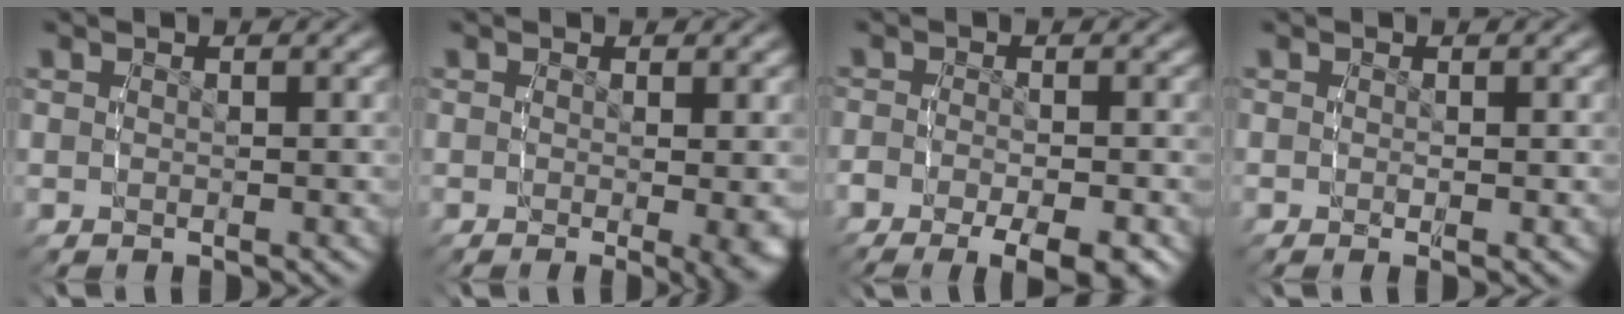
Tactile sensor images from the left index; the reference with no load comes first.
{"total": 2.8, "force": [-0.5, 0.2, 2.7], "torque": [-0.034, -0.016, -0.003]}
{"total": 6.3, "force": [-4.1, 2.7, 4.0], "torque": [-0.063, -0.016, -0.055]}
{"total": 0.5, "force": [-0.2, 0.0, 0.5], "torque": [-0.009, -0.004, 0.001]}